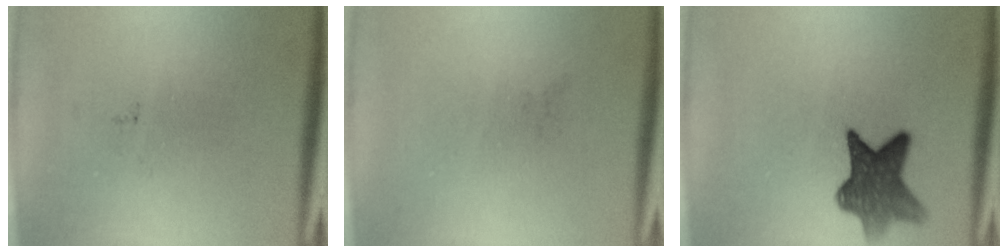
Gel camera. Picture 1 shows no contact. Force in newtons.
{"total": 0.0}
{"total": 8.3}